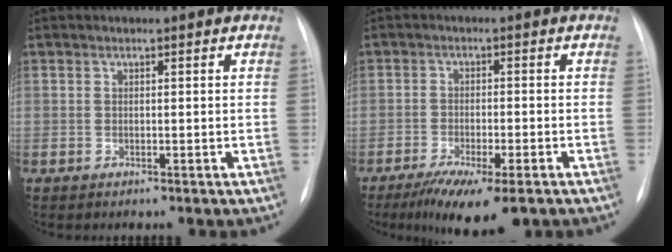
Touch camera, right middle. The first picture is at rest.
{"total": 10.2, "force": [-6.8, 1.9, 7.3], "torque": [-0.108, -0.022, -0.100]}